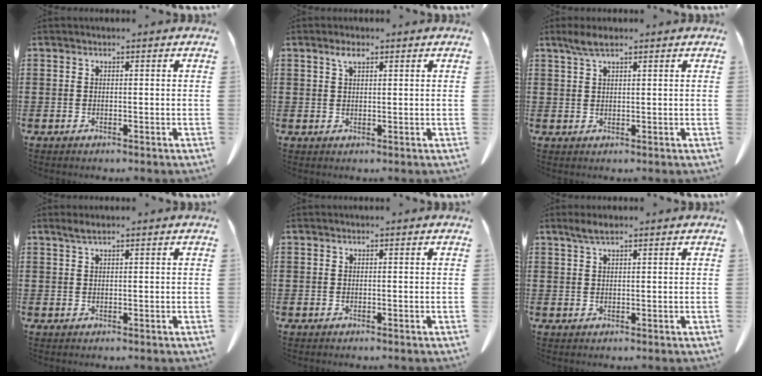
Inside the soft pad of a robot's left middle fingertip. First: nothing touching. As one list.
[{"total": 2.3, "force": [1.3, 0.7, 1.8], "torque": [-0.039, 0.003, 0.022]}, {"total": 2.9, "force": [1.8, 0.6, 2.2], "torque": [-0.046, 0.002, 0.032]}, {"total": 1.5, "force": [1.0, 0.1, 1.1], "torque": [-0.023, 0.000, 0.019]}, {"total": 0.0}, {"total": 2.1, "force": [1.4, 0.3, 1.5], "torque": [-0.032, 0.001, 0.026]}]